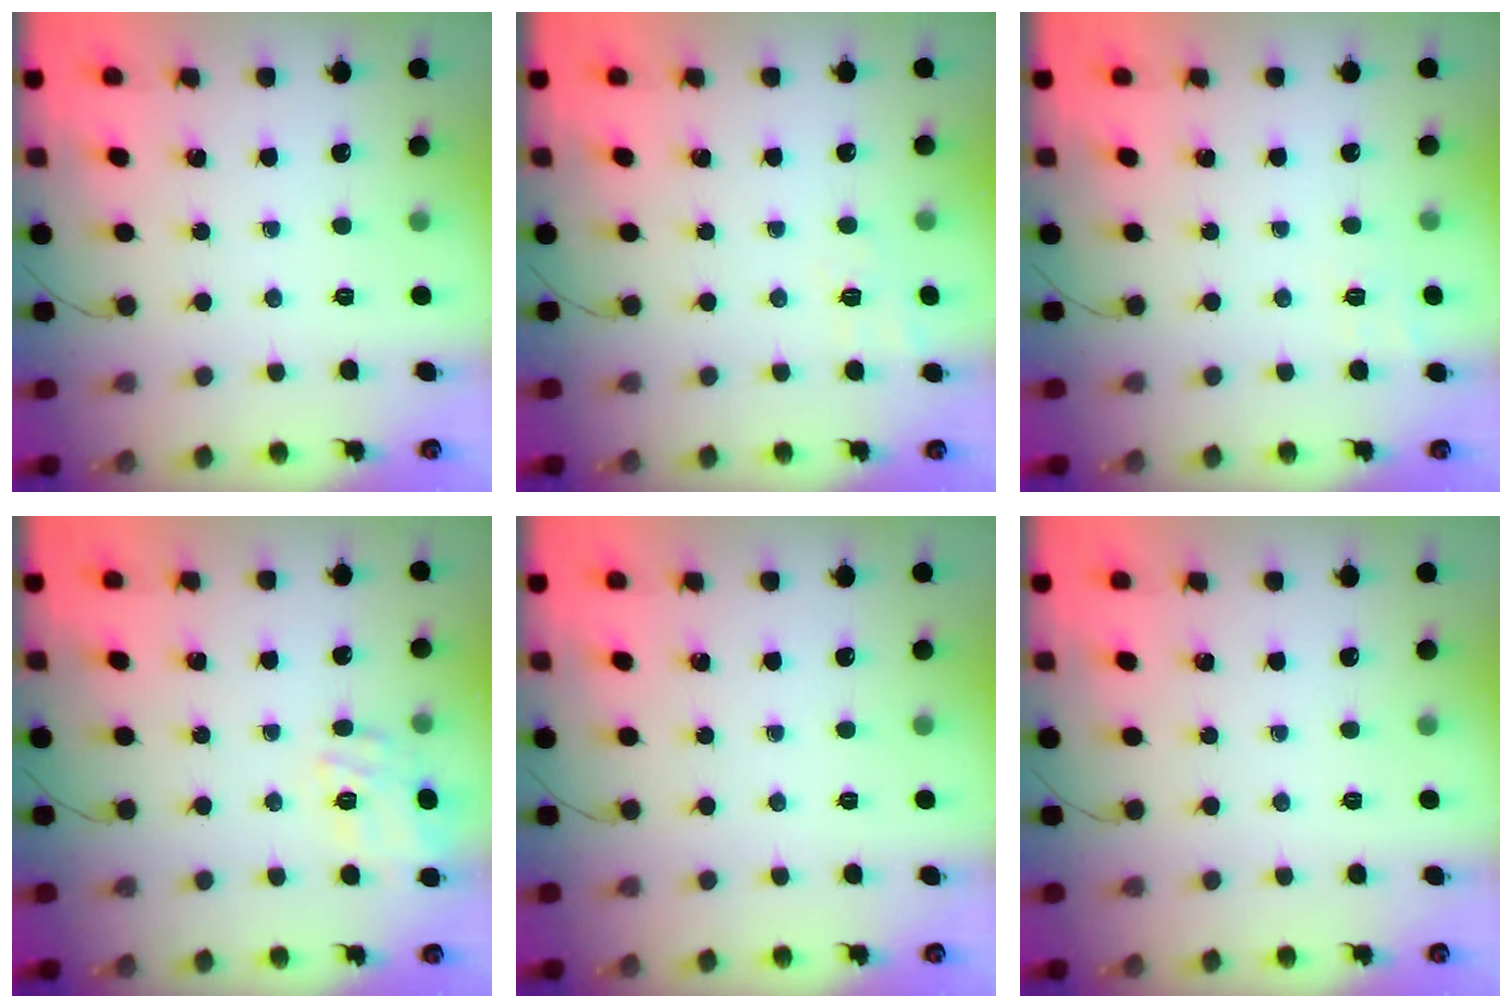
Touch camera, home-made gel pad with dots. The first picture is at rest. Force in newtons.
{"total": 7.8, "press": 7.5, "slide": 2.0}
{"total": 5.4, "press": 5.1, "slide": 1.7}
{"total": 15.0, "press": 15.0, "slide": 0.7}
{"total": 0.0}
{"total": 0.0}